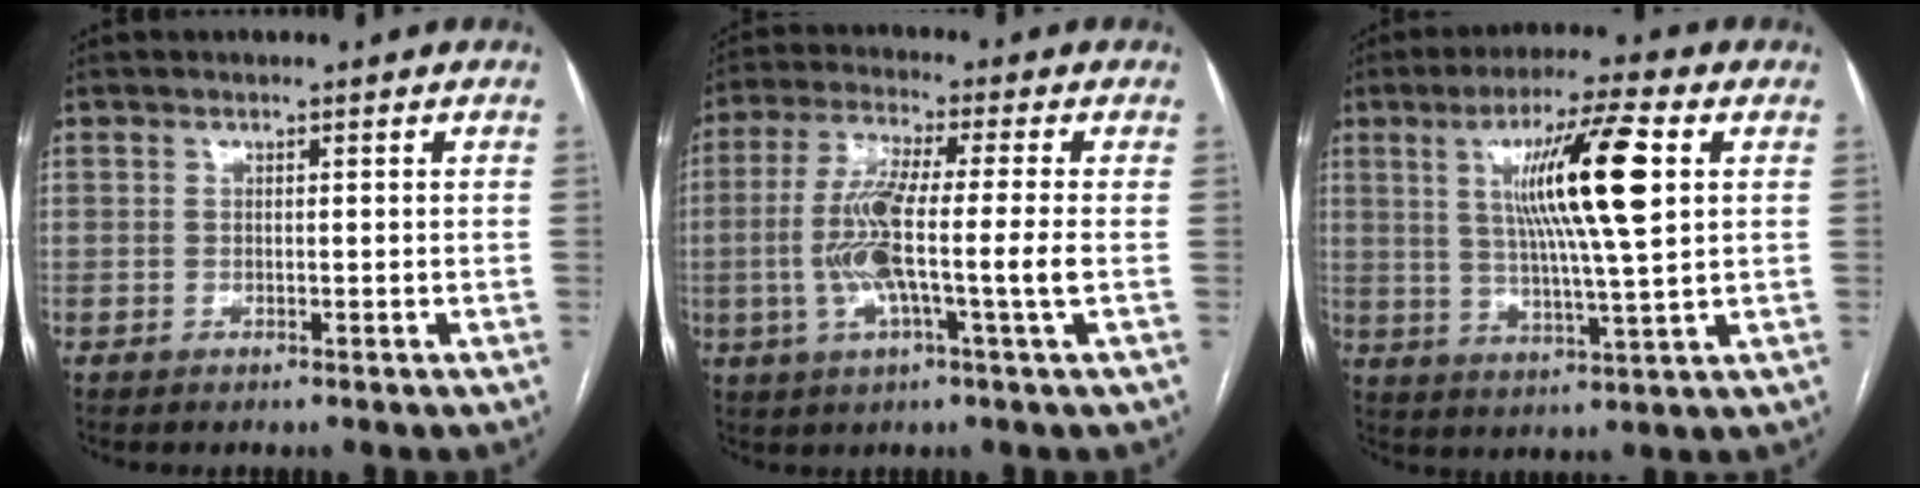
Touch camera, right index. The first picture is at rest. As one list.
[{"total": 11.0, "force": [-1.4, -0.1, 10.9], "torque": [-0.220, 0.000, -0.034]}, {"total": 14.0, "force": [3.7, 0.0, 13.5], "torque": [-0.238, 0.005, 0.064]}]